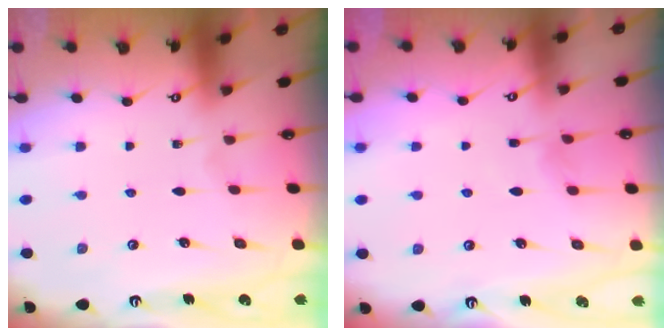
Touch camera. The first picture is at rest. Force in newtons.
{"total": 4.7, "press": 4.6, "slide": 0.6}